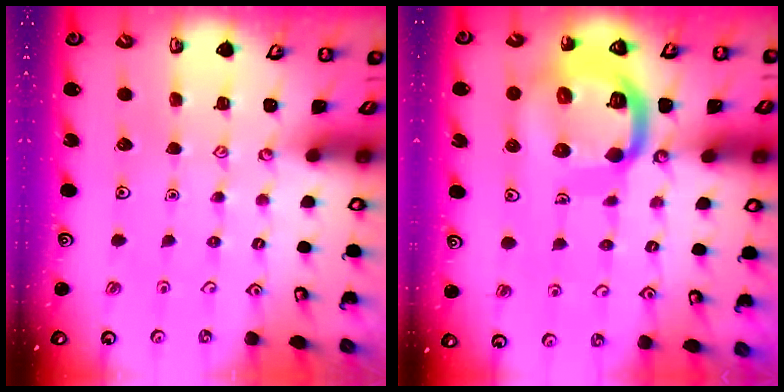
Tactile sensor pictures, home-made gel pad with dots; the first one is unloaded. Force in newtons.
{"total": 17.4, "press": 17.3, "slide": 1.9}